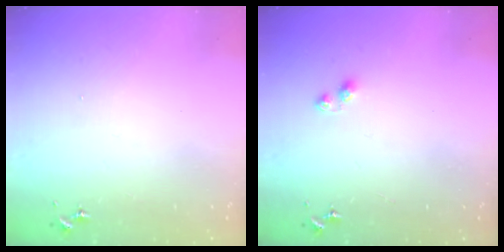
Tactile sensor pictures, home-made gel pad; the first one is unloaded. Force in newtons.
{"total": 3.0, "press": 3.0, "slide": 0.3}